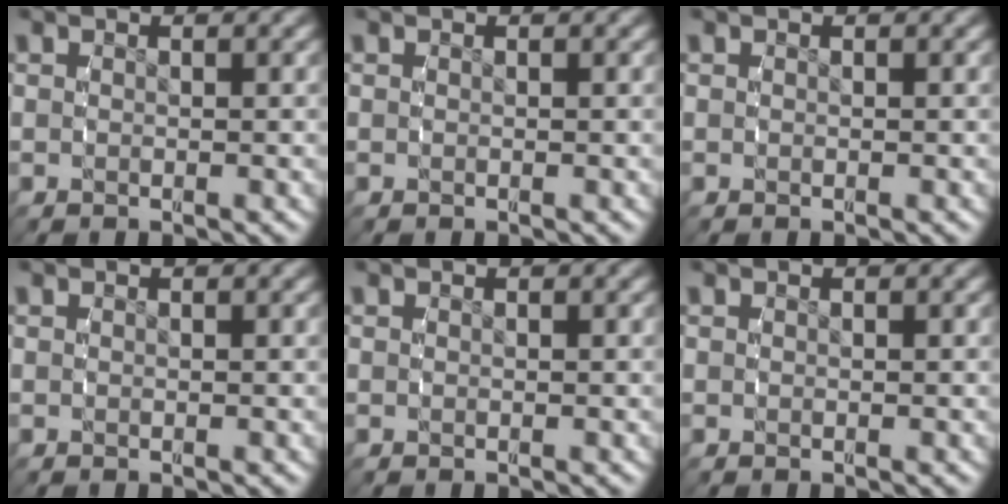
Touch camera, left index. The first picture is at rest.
{"total": 0.0}
{"total": 0.0}
{"total": 0.0}
{"total": 0.0}
{"total": 0.0}